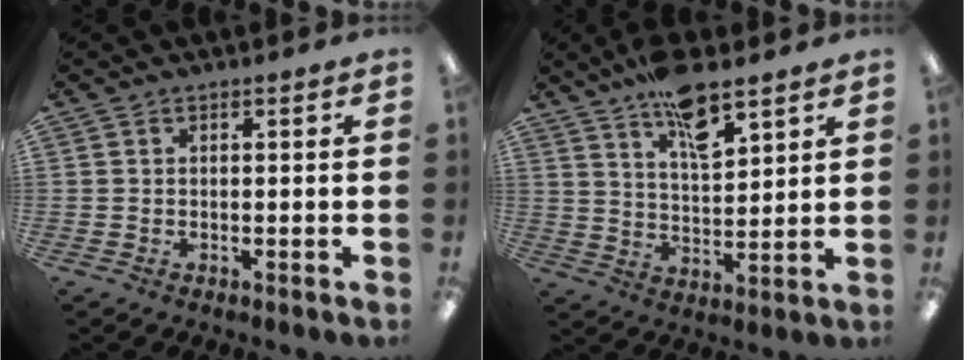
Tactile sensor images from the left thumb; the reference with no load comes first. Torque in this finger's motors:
{"motor_torque": [1.23, 0.57, 1.19, -1.25, 0.35]}